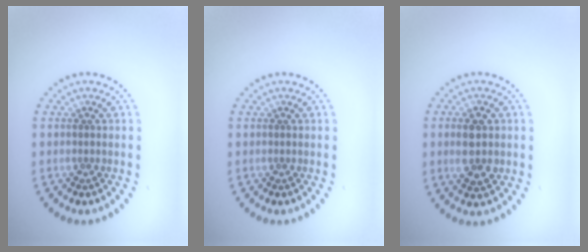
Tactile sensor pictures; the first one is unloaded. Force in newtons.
{"total": 0.0}
{"total": 3.0, "press": 2.9, "slide": 0.4}